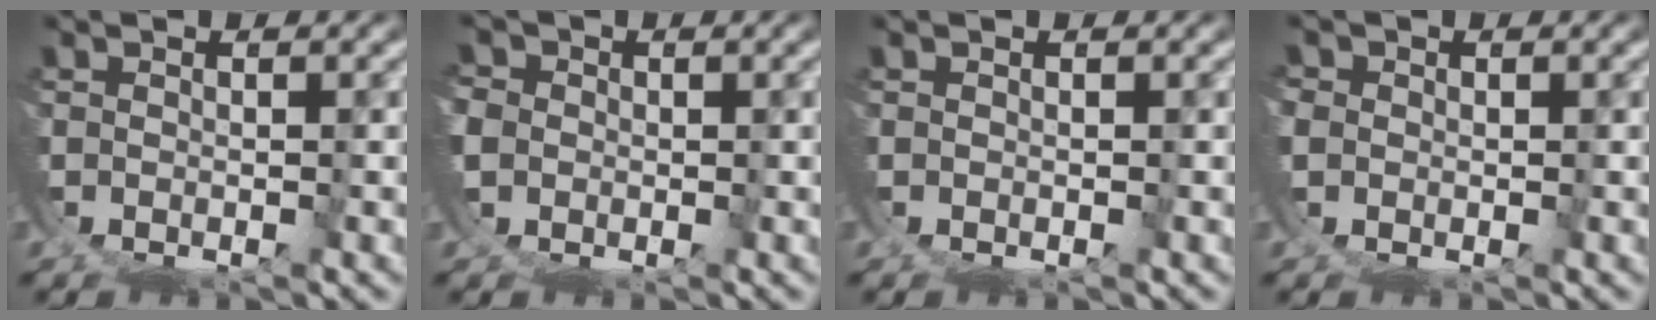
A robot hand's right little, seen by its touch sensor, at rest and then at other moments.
{"total": 3.2, "force": [-0.2, 2.9, 1.2], "torque": [-0.045, -0.015, -0.001]}
{"total": 0.0}
{"total": 1.1, "force": [0.2, 0.9, 0.5], "torque": [-0.017, -0.004, 0.006]}